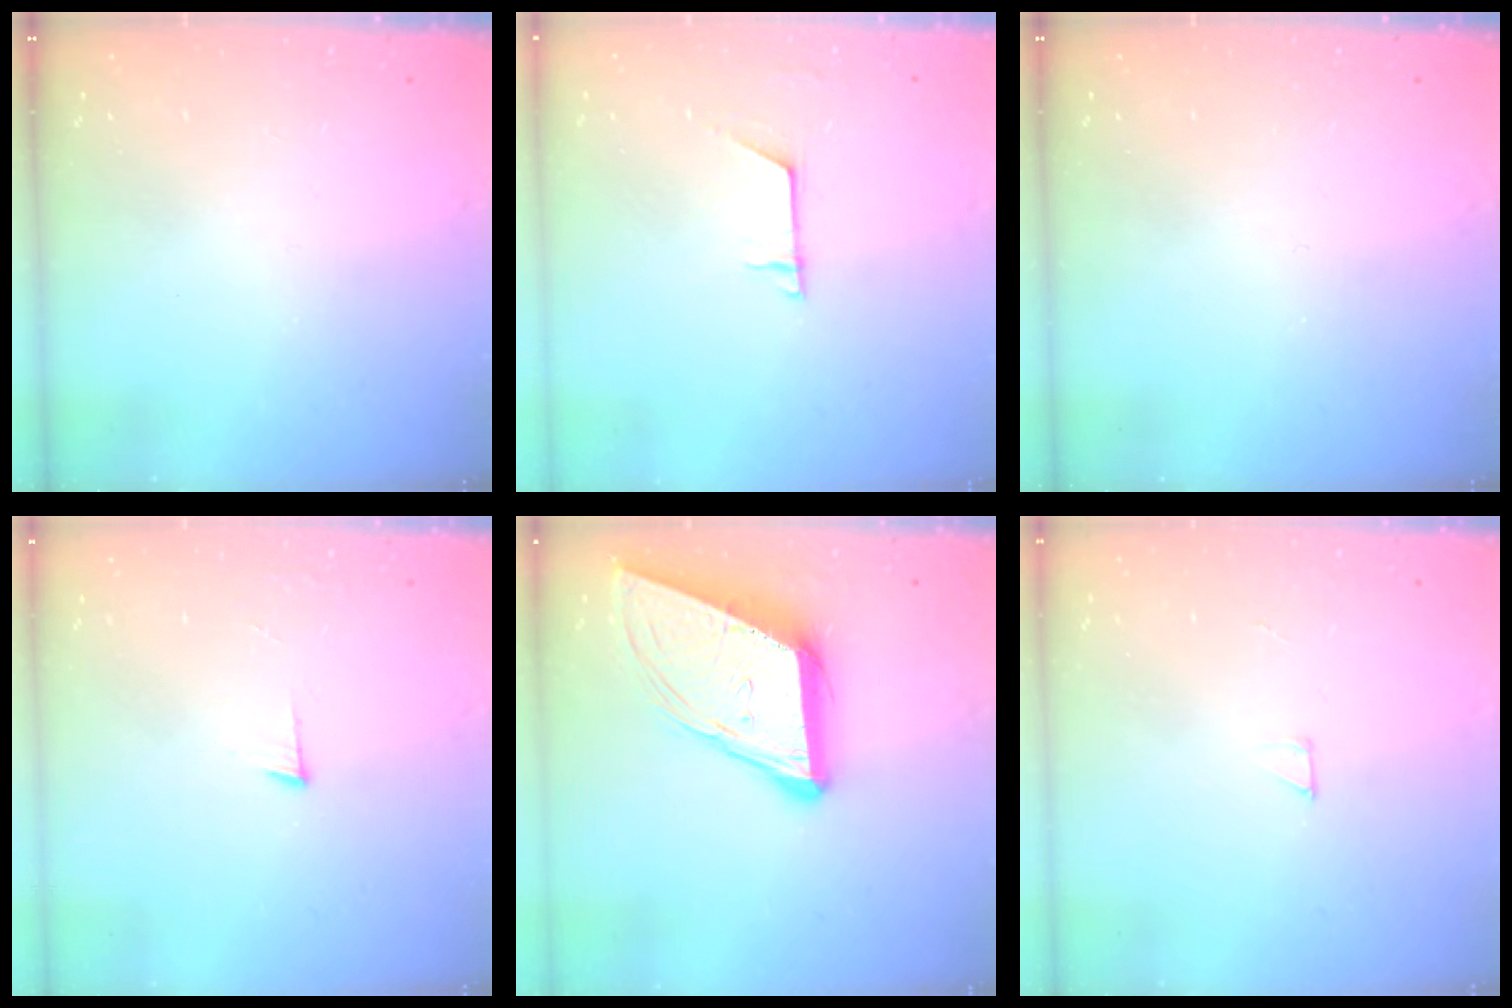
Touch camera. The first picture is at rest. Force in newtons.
{"total": 5.0, "press": 5.0, "slide": 0.4}
{"total": 0.0}
{"total": 3.6, "press": 3.5, "slide": 0.5}
{"total": 13.2, "press": 12.6, "slide": 4.0}
{"total": 2.0, "press": 2.0, "slide": 0.0}